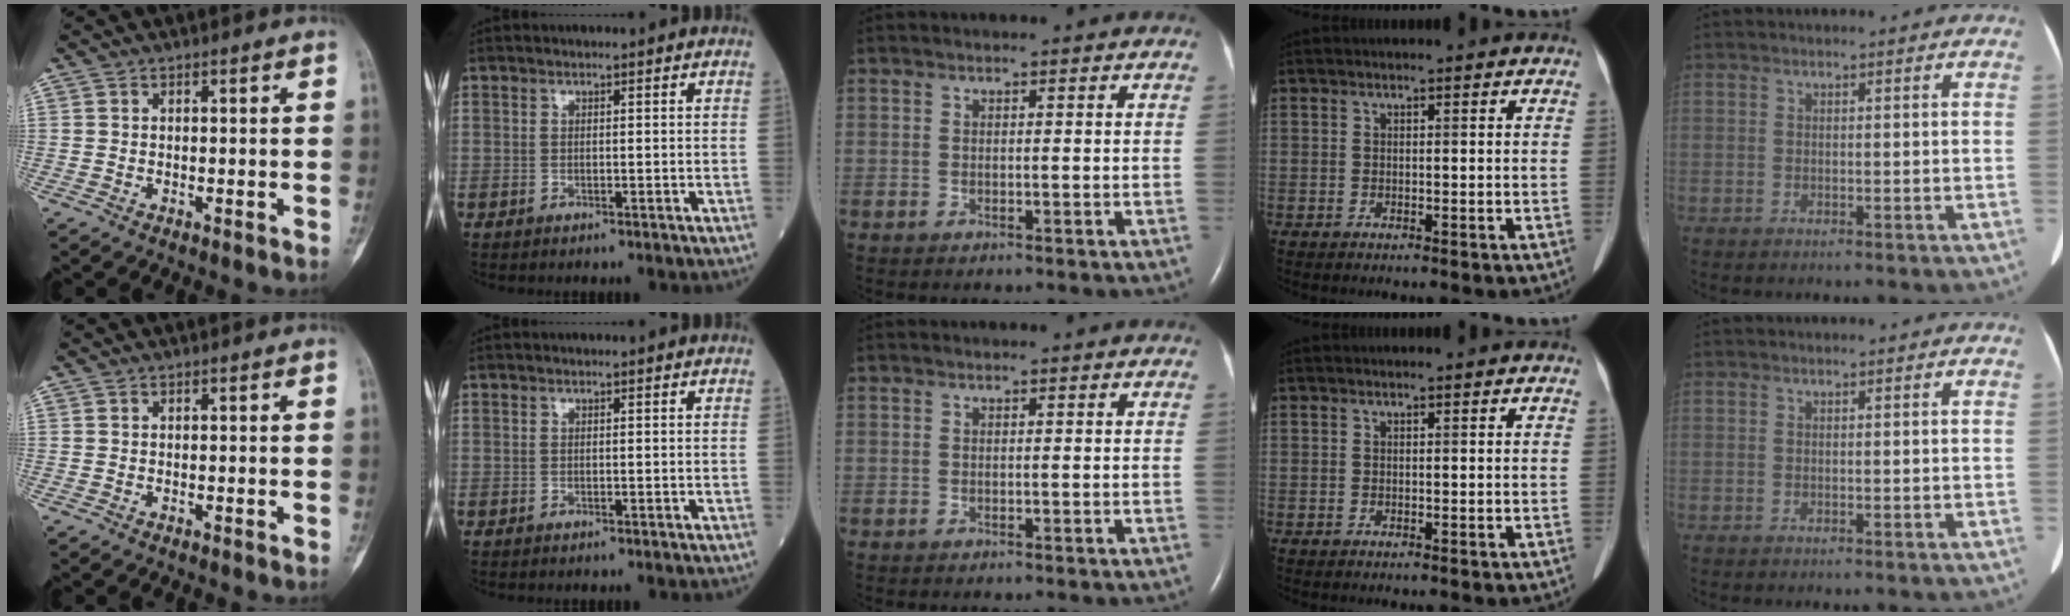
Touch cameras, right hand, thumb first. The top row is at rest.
{}